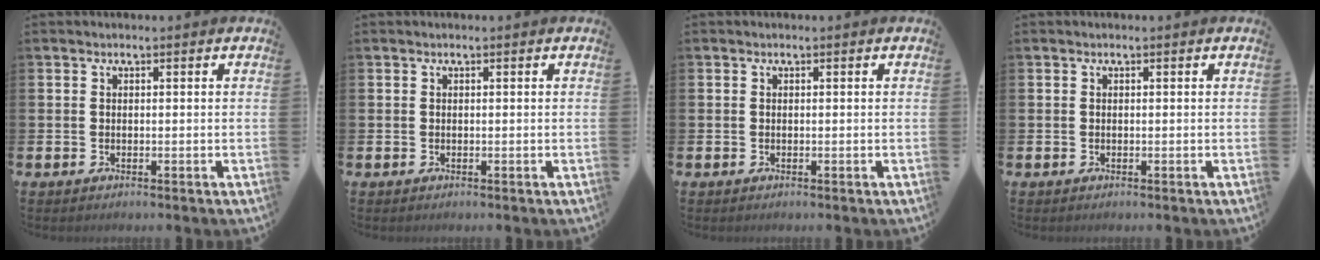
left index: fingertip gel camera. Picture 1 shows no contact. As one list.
[{"total": 0.0}, {"total": 0.0}, {"total": 0.0}]